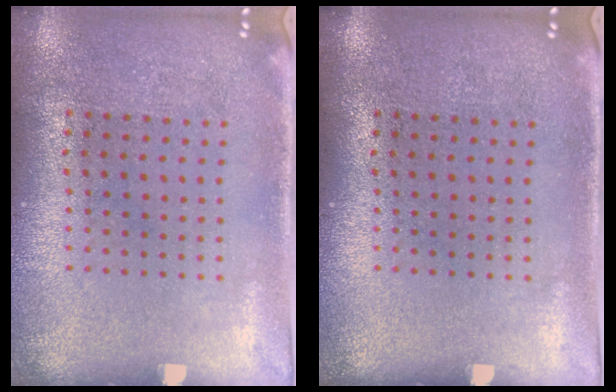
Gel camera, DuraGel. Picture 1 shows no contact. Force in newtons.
{"total": 0.0}